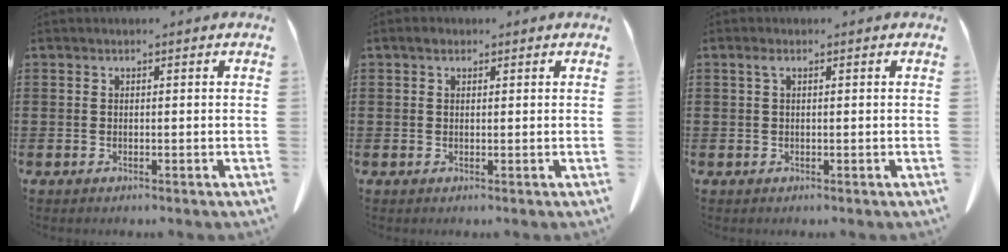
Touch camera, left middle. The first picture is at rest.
{"total": 1.0, "force": [0.6, 0.6, 0.6], "torque": [-0.006, 0.004, 0.008]}
{"total": 1.1, "force": [0.3, 0.3, 1.1], "torque": [-0.023, 0.004, 0.004]}